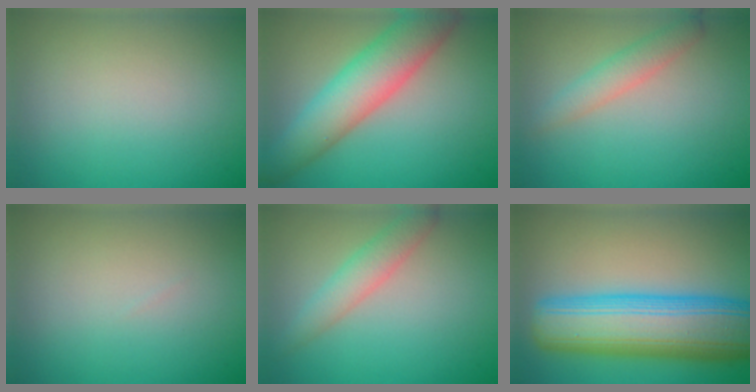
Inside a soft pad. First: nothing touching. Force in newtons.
{"total": 7.6, "press": 7.6, "slide": 0.3}
{"total": 2.4, "press": 2.4, "slide": 0.2}
{"total": 0.0}
{"total": 2.8, "press": 2.8, "slide": 0.1}
{"total": 12.1, "press": 12.1, "slide": 0.5}